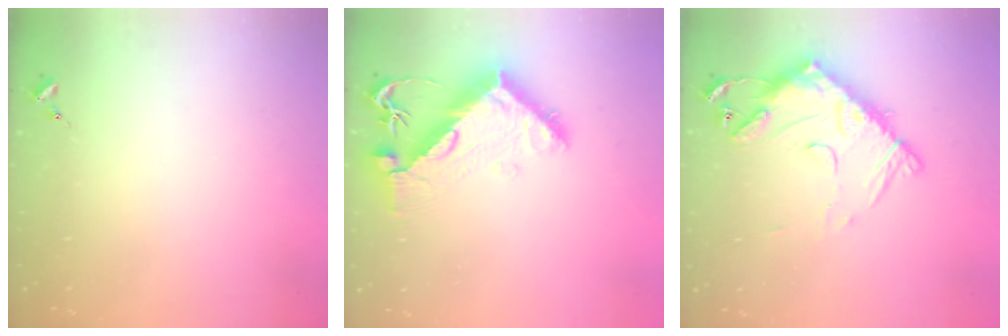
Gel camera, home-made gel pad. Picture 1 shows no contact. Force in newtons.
{"total": 11.0, "press": 10.9, "slide": 1.0}
{"total": 15.5, "press": 15.4, "slide": 1.5}